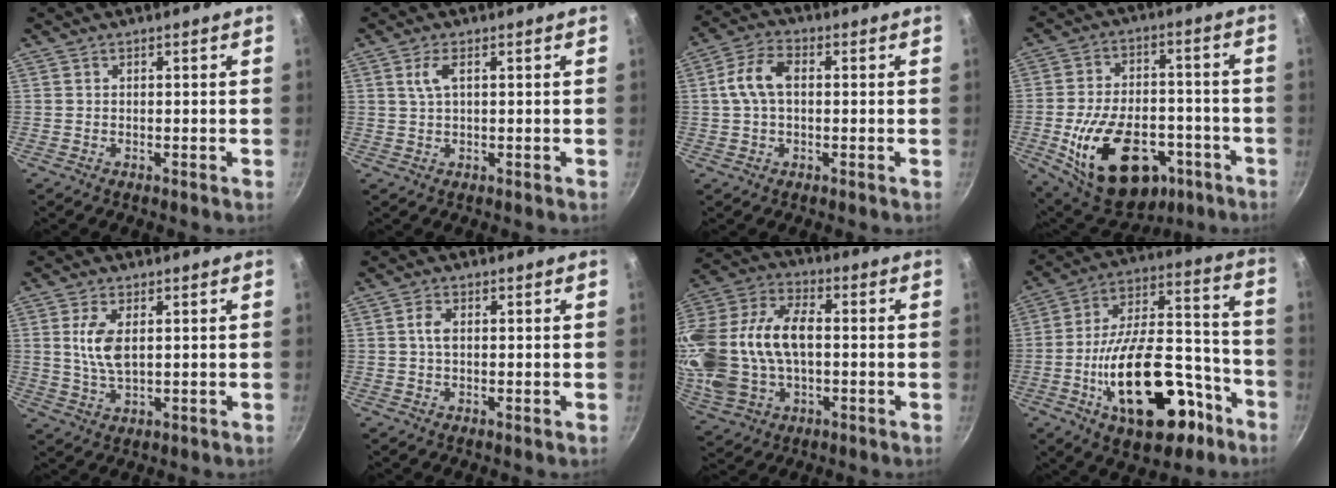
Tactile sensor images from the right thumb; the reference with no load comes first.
{"total": 2.8, "force": [0.9, 1.0, 2.5], "torque": [-0.061, 0.006, 0.023]}
{"total": 7.5, "force": [0.7, 4.5, 6.0], "torque": [-0.122, 0.023, 0.009]}
{"total": 22.0, "force": [-8.4, 13.0, 15.6], "torque": [-0.260, 0.025, -0.111]}
{"total": 6.5, "force": [1.3, 3.1, 5.6], "torque": [-0.116, -0.006, 0.029]}
{"total": 2.5, "force": [0.4, 1.2, 2.1], "torque": [-0.045, 0.000, 0.003]}
{"total": 26.9, "force": [0.1, 16.8, 21.0], "torque": [-0.494, 0.024, 0.013]}
{"total": 24.5, "force": [-10.4, 11.3, 19.0], "torque": [-0.325, 0.070, -0.157]}